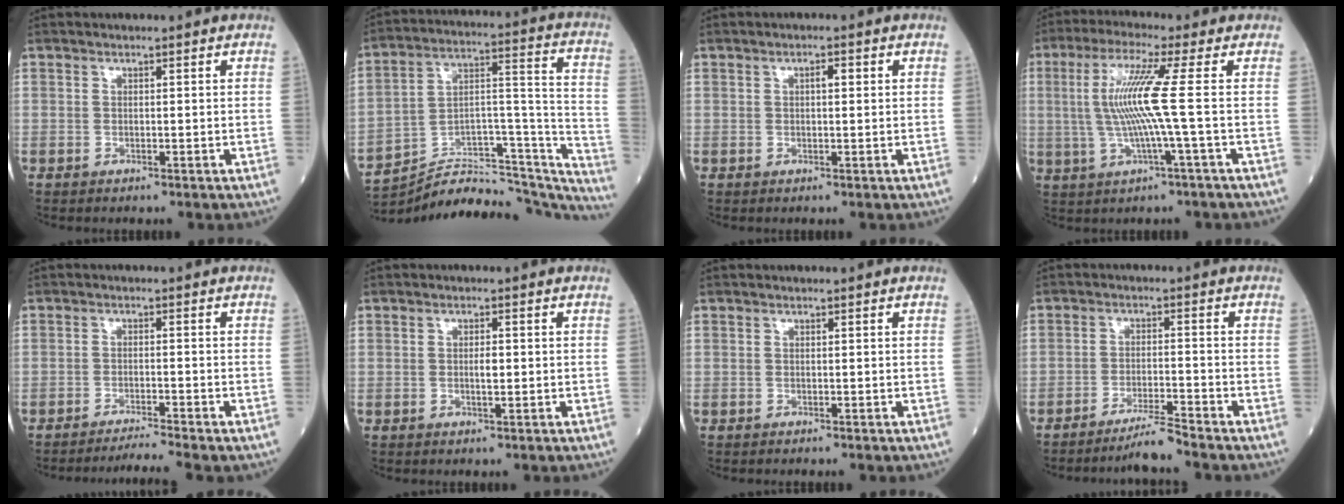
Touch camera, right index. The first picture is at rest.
{"total": 26.5, "force": [-24.8, 6.1, 7.2], "torque": [-0.080, 0.053, -0.356]}
{"total": 1.5, "force": [0.4, 0.5, 1.4], "torque": [-0.024, 0.004, 0.005]}
{"total": 9.0, "force": [0.3, -1.5, 8.9], "torque": [-0.186, 0.005, 0.008]}
{"total": 4.0, "force": [-3.5, -1.7, 0.9], "torque": [-0.021, -0.014, -0.060]}
{"total": 1.7, "force": [-0.2, 0.4, 1.6], "torque": [-0.032, 0.001, -0.001]}
{"total": 0.0}
{"total": 4.1, "force": [-3.6, -1.3, 1.4], "torque": [-0.024, -0.019, -0.067]}